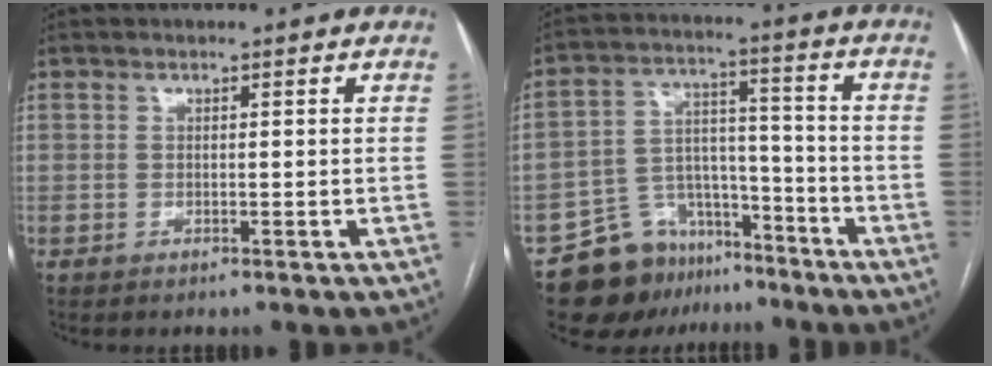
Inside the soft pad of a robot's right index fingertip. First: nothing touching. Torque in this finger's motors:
{"motor_torque": [-0.37, -0.08, -0.46, -0.21]}